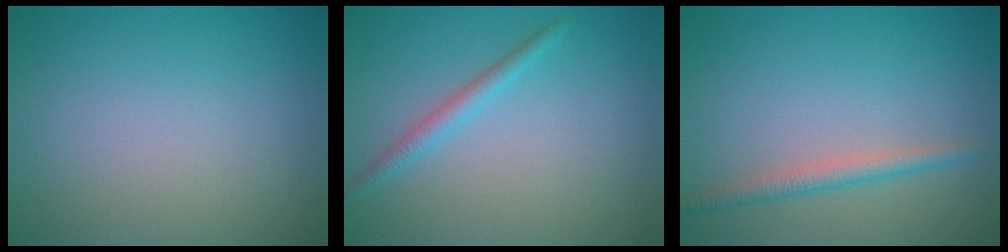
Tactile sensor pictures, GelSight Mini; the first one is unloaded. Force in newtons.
{"total": 1.7, "press": 1.7, "slide": 0.1}
{"total": 2.0, "press": 2.0, "slide": 0.0}